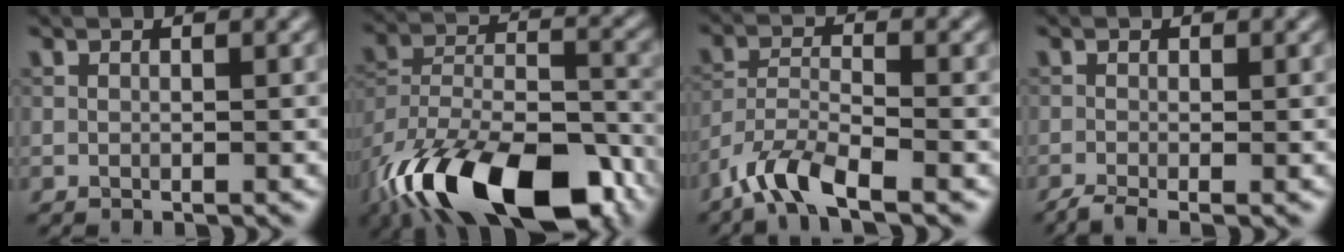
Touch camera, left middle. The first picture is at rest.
{"total": 16.9, "force": [-12.1, 6.6, 9.8], "torque": [-0.195, -0.022, -0.189]}
{"total": 5.1, "force": [-3.9, 1.1, 3.1], "torque": [-0.061, -0.005, -0.084]}
{"total": 1.8, "force": [-1.2, 0.4, 1.3], "torque": [-0.026, -0.004, -0.031]}